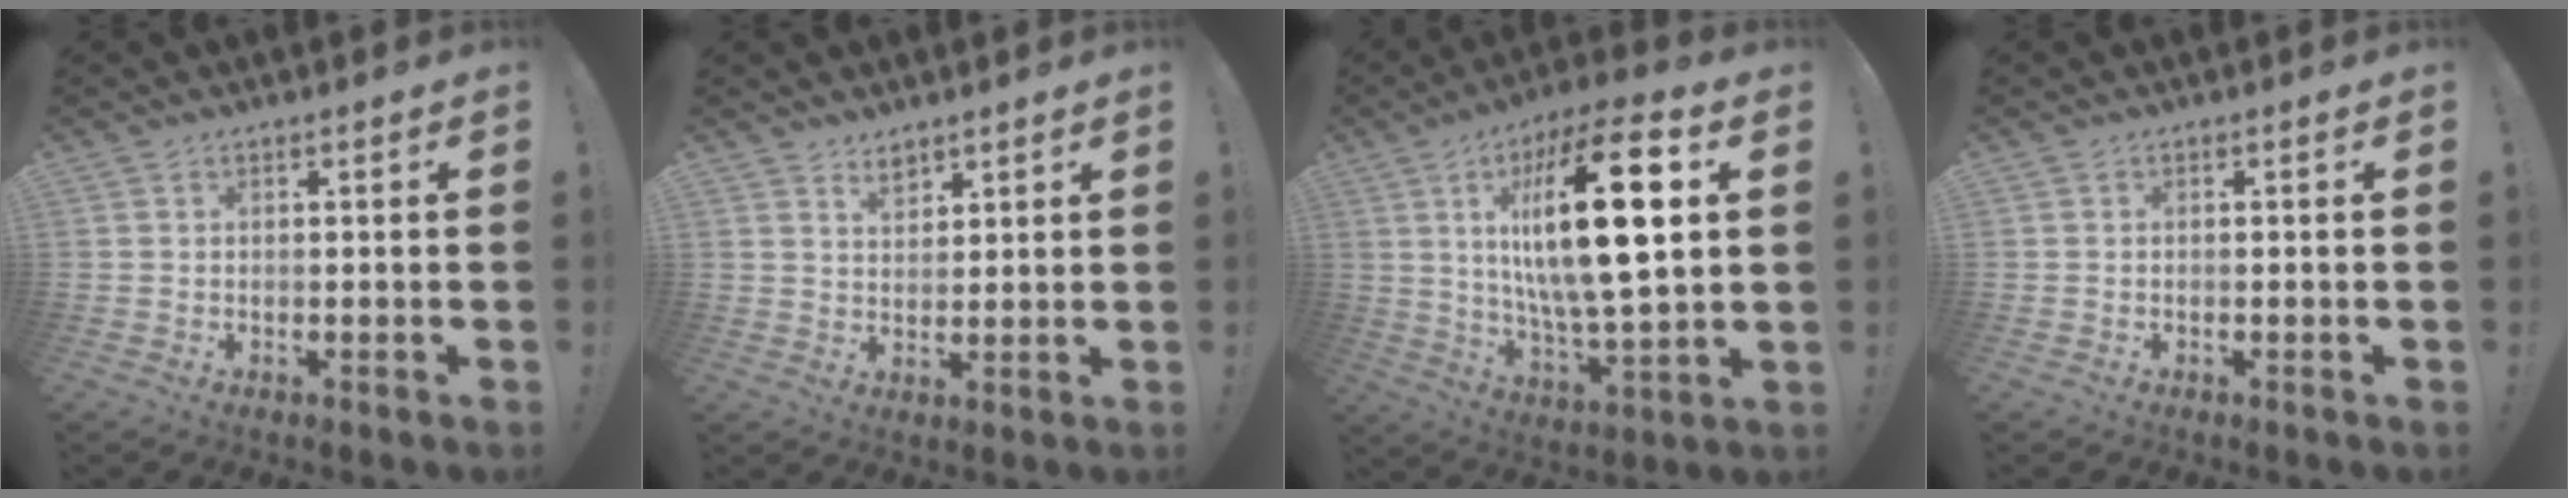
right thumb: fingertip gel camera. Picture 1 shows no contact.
{"total": 5.0, "force": [3.9, 3.0, 1.1], "torque": [-0.007, -0.025, 0.069]}
{"total": 24.1, "force": [5.8, 6.8, 22.4], "torque": [-0.385, -0.021, 0.074]}
{"total": 0.0}